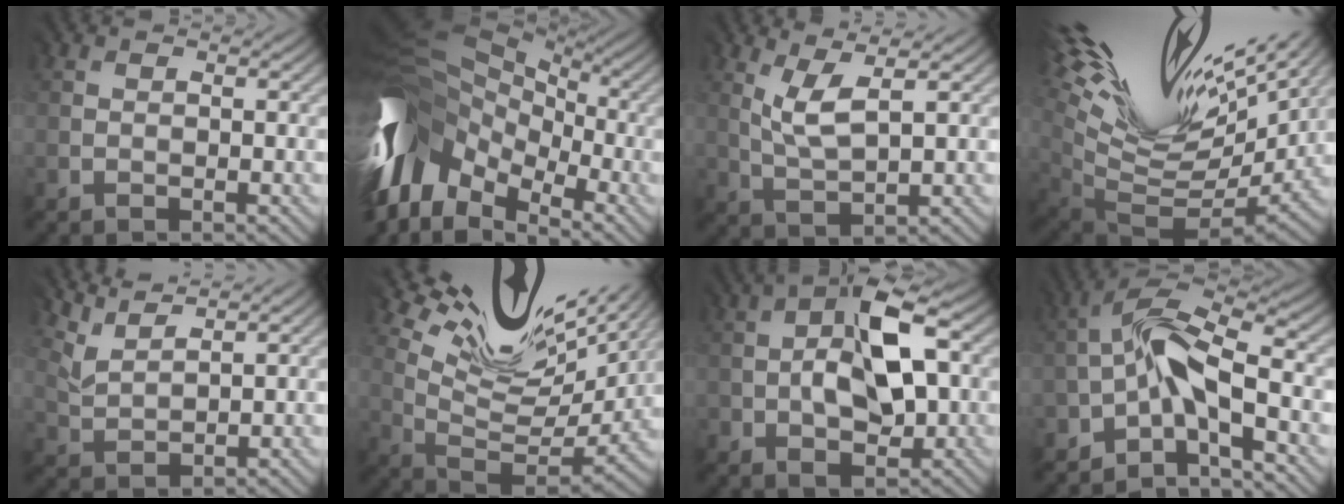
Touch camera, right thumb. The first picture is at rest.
{"total": 15.8, "force": [-2.3, 10.8, 11.3], "torque": [-0.247, 0.000, -0.049]}
{"total": 3.9, "force": [2.1, 1.1, 3.1], "torque": [-0.079, 0.000, 0.045]}
{"total": 18.0, "force": [9.5, 6.2, 13.9], "torque": [-0.225, 0.034, 0.176]}
{"total": 4.6, "force": [4.5, 0.9, 0.5], "torque": [-0.035, 0.005, 0.096]}
{"total": 14.1, "force": [10.1, 4.0, 9.0], "torque": [-0.178, 0.013, 0.164]}
{"total": 8.2, "force": [0.4, 4.9, 6.5], "torque": [-0.120, 0.007, 0.002]}
{"total": 7.0, "force": [-3.1, 2.2, 5.9], "torque": [-0.107, 0.017, -0.071]}